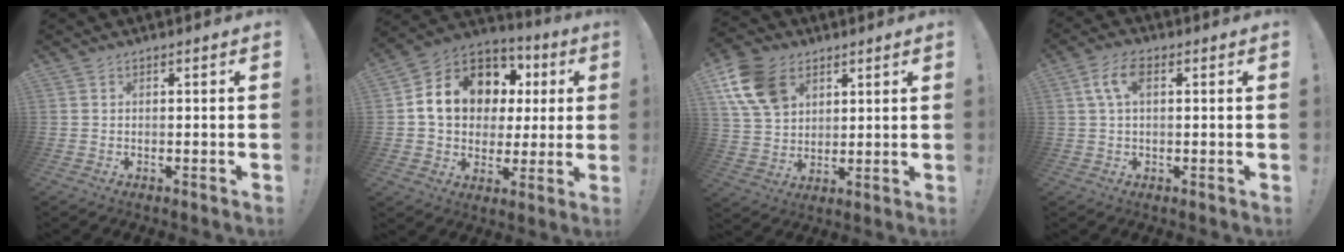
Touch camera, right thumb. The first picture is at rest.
{"total": 16.0, "force": [5.2, 12.4, 8.7], "torque": [-0.134, -0.024, 0.112]}
{"total": 15.0, "force": [7.0, 10.8, 7.8], "torque": [-0.142, -0.028, 0.138]}
{"total": 6.7, "force": [1.8, 3.4, 5.5], "torque": [-0.107, 0.006, 0.032]}